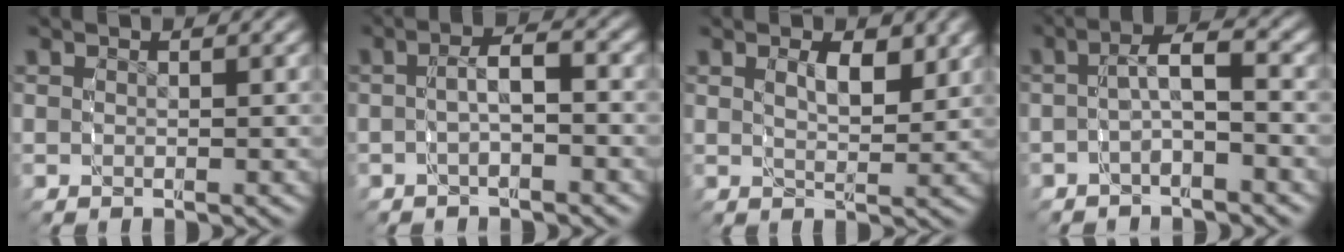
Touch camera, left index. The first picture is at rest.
{"total": 2.8, "force": [-1.1, 1.0, 2.4], "torque": [-0.043, 0.006, -0.024]}
{"total": 2.9, "force": [0.9, 1.4, 2.3], "torque": [-0.039, -0.012, 0.018]}
{"total": 3.0, "force": [-1.1, 1.1, 2.6], "torque": [-0.047, 0.007, -0.025]}